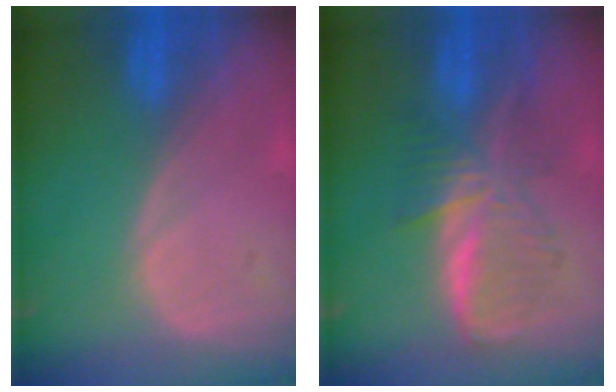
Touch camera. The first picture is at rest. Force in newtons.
{"total": 6.6, "press": 6.6, "slide": 0.0}